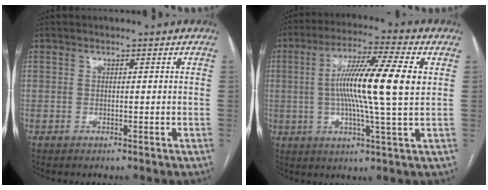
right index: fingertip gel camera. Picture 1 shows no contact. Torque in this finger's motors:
{"motor_torque": [1.83, 0.31, 0.83, 0.21]}